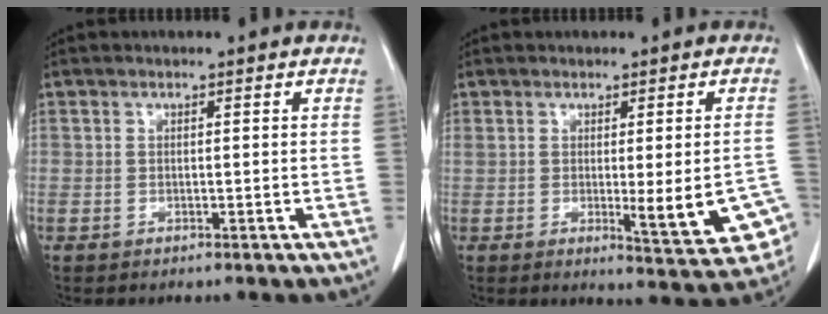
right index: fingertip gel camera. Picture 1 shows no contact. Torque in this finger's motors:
{"motor_torque": [1.12, -0.25, 0.71, 0.14]}